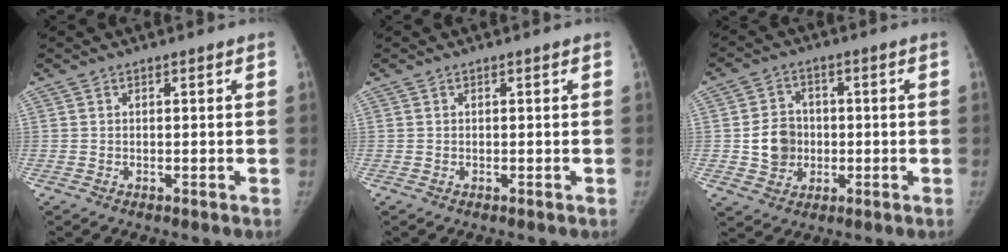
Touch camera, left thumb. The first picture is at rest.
{"total": 0.0}
{"total": 7.6, "force": [-0.7, 6.8, 3.4], "torque": [-0.033, 0.010, -0.012]}